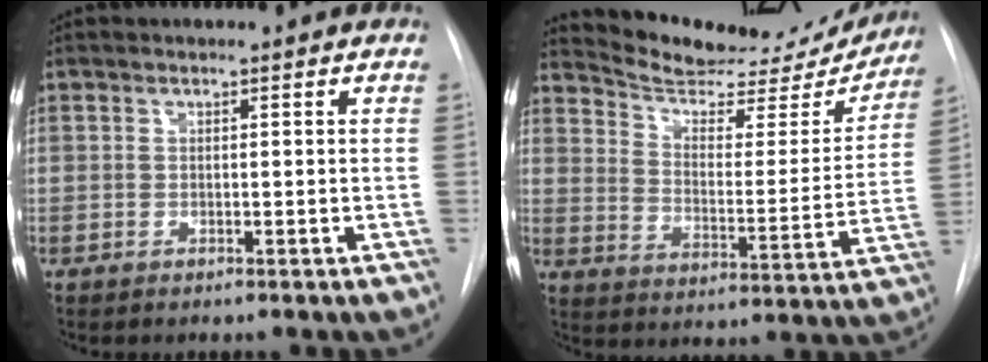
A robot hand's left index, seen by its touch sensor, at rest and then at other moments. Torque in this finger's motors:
{"motor_torque": [0.46, -0.87, 0.09, -0.01]}